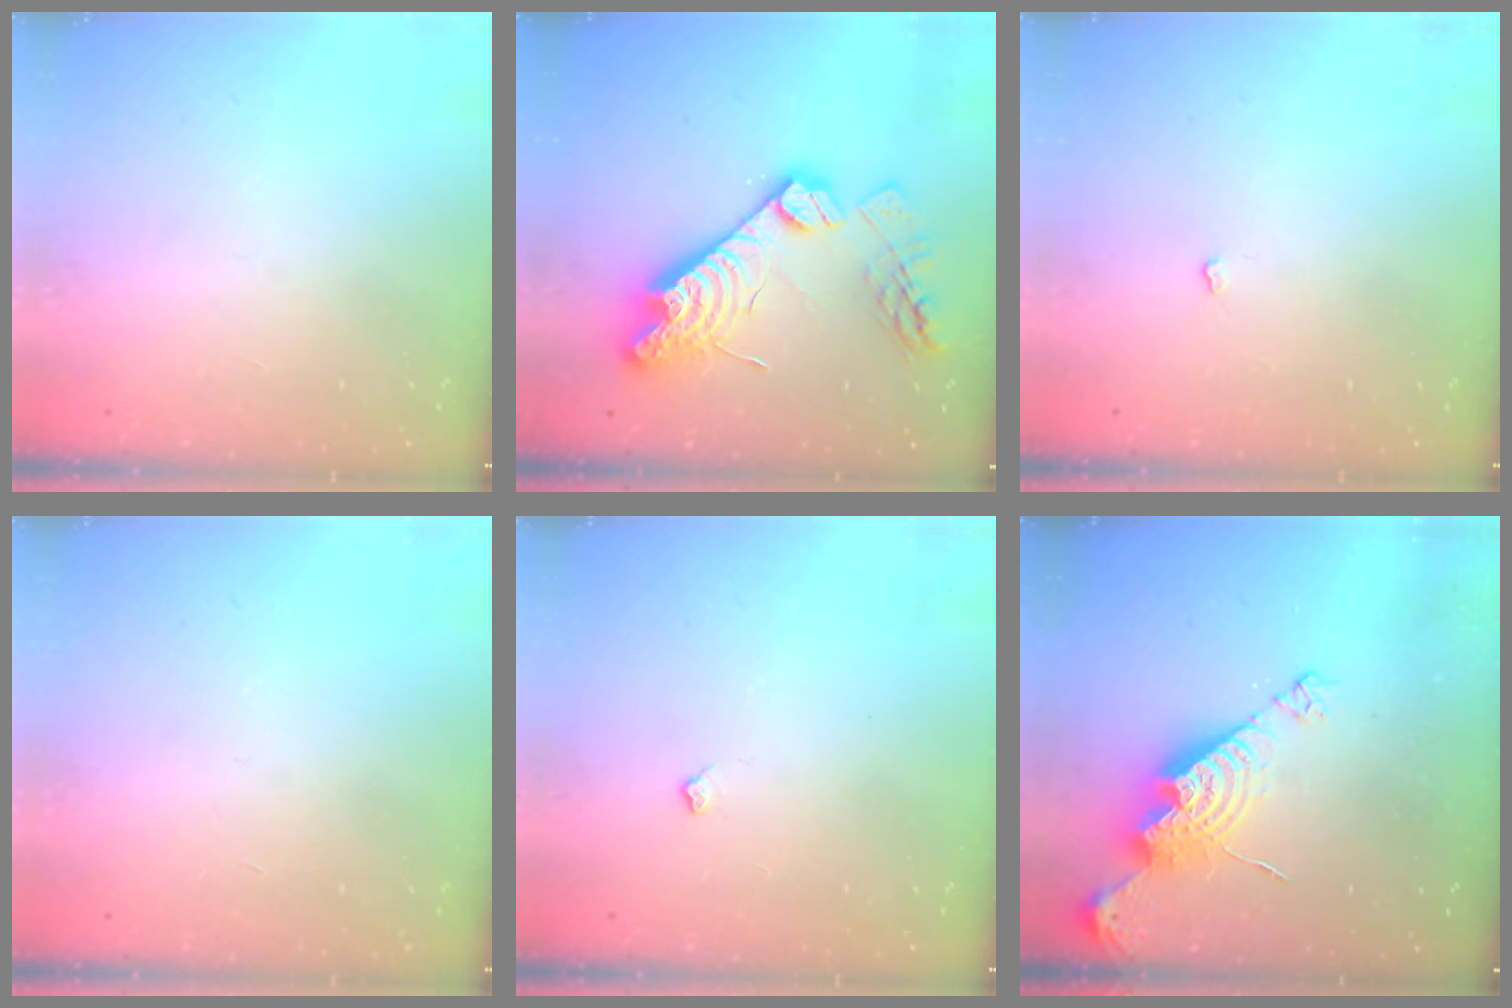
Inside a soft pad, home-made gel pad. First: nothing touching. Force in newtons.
{"total": 20.4, "press": 20.3, "slide": 1.8}
{"total": 1.8, "press": 1.8, "slide": 0.4}
{"total": 0.0}
{"total": 3.6, "press": 3.6, "slide": 0.6}
{"total": 14.4, "press": 14.4, "slide": 1.3}